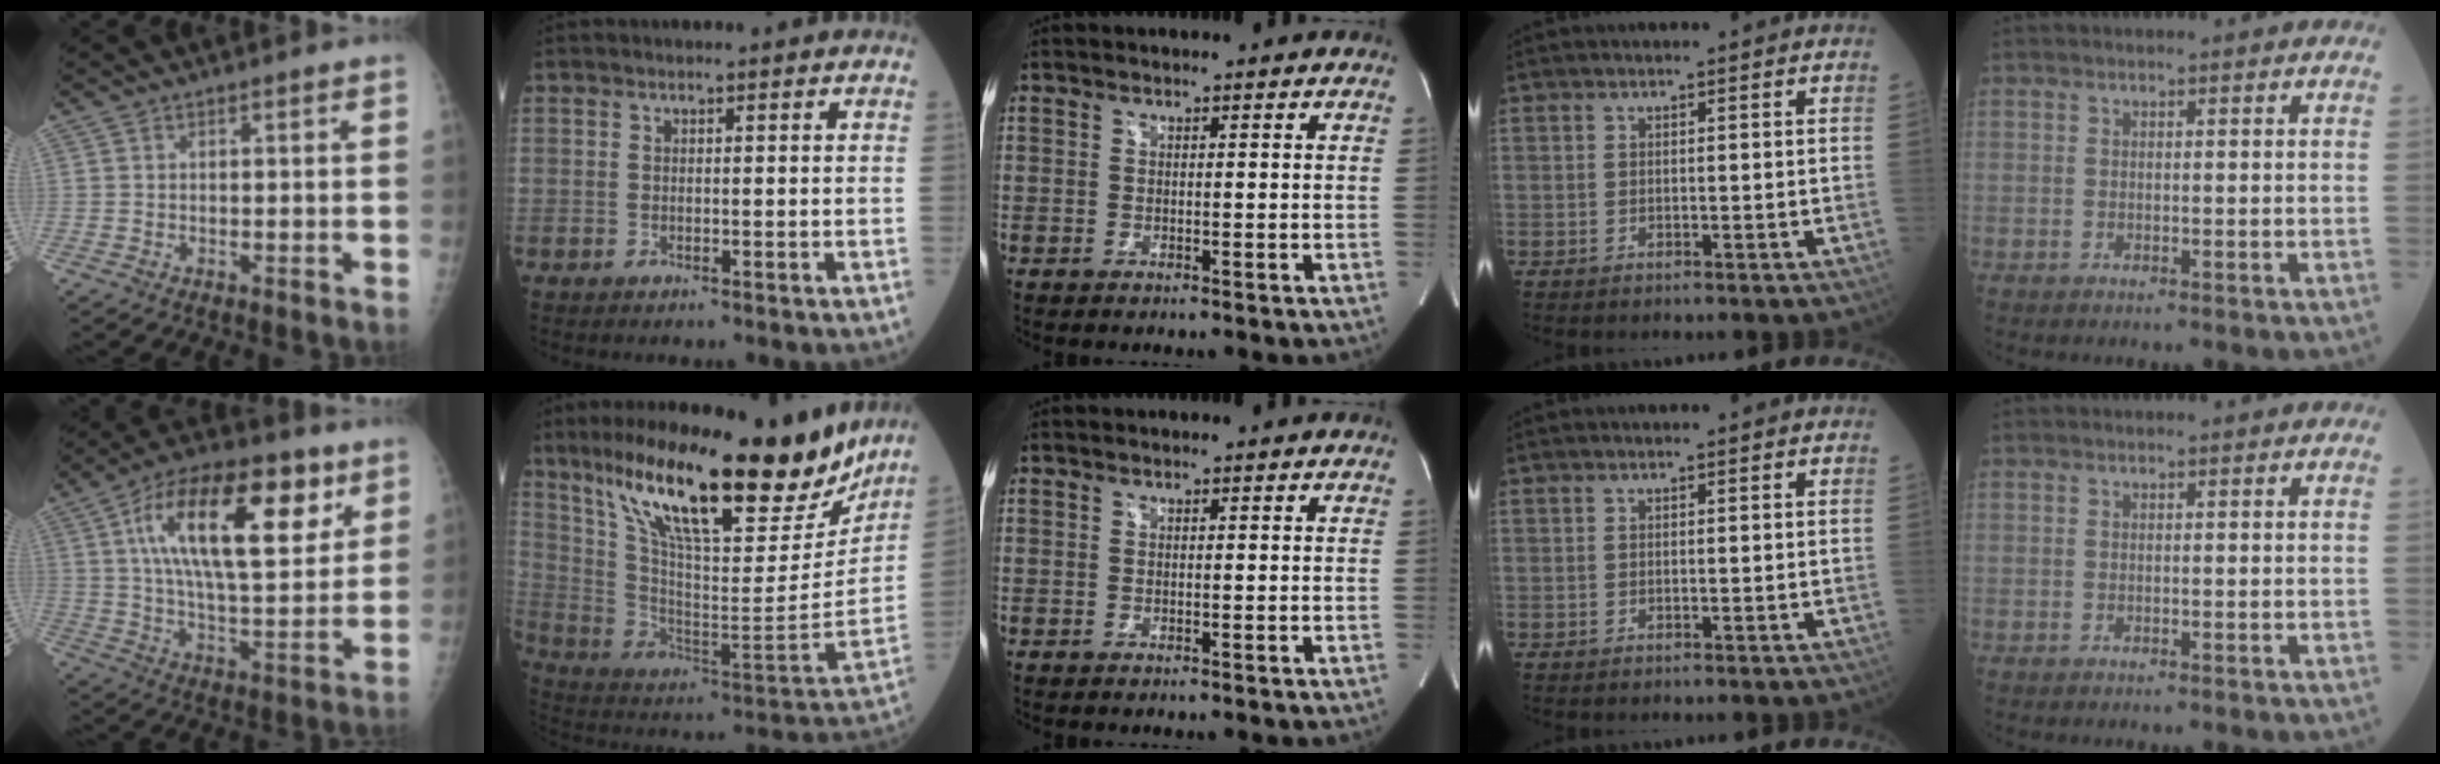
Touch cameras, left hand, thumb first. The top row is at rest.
{"thumb": {"total": 23.7, "force": [9.1, 10.3, 19.3], "torque": [-0.294, -0.014, 0.146]}, "index": {"total": 27.8, "force": [20.5, 5.5, 17.8], "torque": [-0.294, -0.020, 0.322]}}